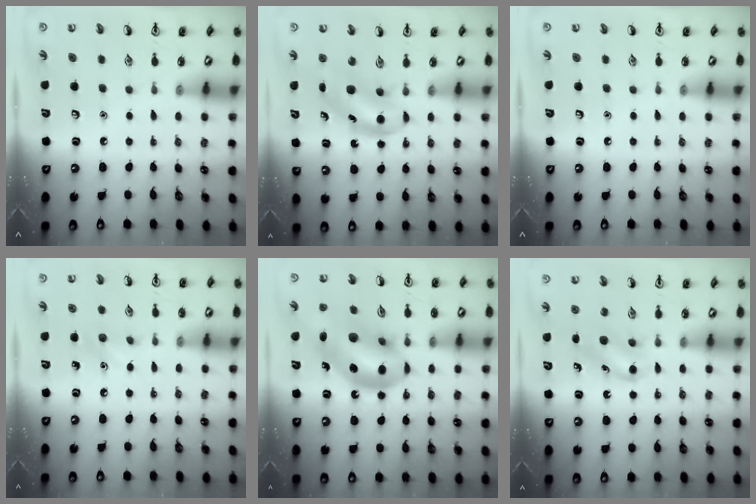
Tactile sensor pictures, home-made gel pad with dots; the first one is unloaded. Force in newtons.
{"total": 5.1, "press": 5.0, "slide": 0.9}
{"total": 0.0}
{"total": 5.6, "press": 5.3, "slide": 1.8}
{"total": 15.2, "press": 14.6, "slide": 4.2}
{"total": 5.6, "press": 5.3, "slide": 1.7}